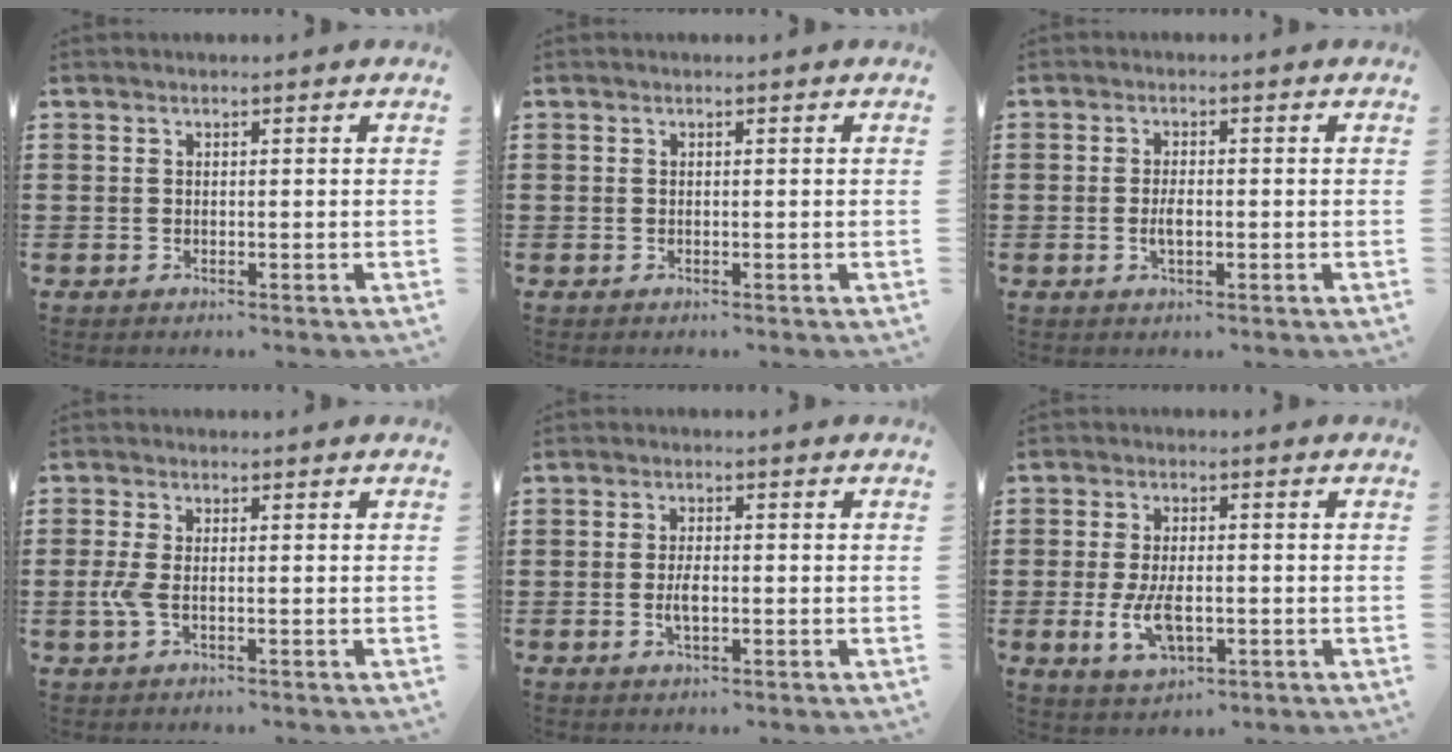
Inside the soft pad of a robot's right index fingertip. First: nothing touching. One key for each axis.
{"total": 0.0}
{"total": 2.6, "fx": -0.4, "fy": 1.1, "fz": 2.3, "tx": -0.043, "ty": 0.001, "tz": -0.007}
{"total": 3.0, "fx": -0.8, "fy": 1.2, "fz": 2.7, "tx": -0.075, "ty": -0.008, "tz": -0.021}
{"total": 3.0, "fx": -0.5, "fy": 1.2, "fz": 2.7, "tx": -0.057, "ty": -0.002, "tz": -0.011}
{"total": 6.0, "fx": -1.3, "fy": 3.1, "fz": 5.0, "tx": -0.112, "ty": -0.002, "tz": -0.027}